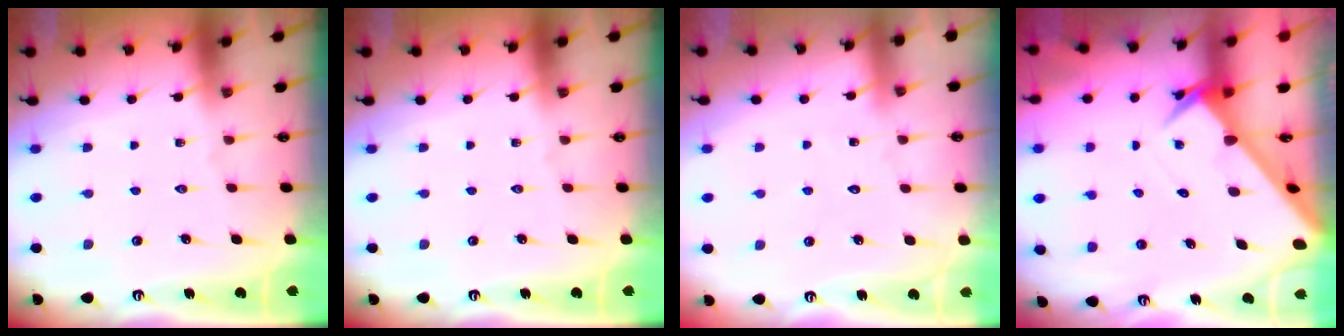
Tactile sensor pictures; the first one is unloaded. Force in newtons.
{"total": 0.0}
{"total": 3.9, "press": 3.9, "slide": 0.3}
{"total": 2.7, "press": 2.7, "slide": 0.1}